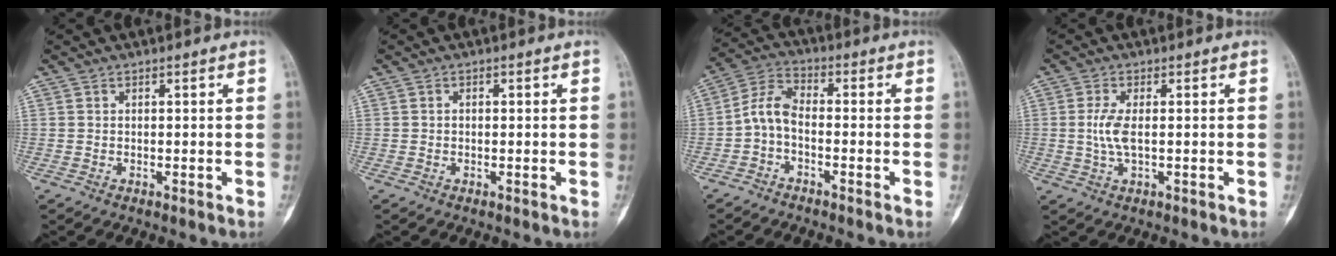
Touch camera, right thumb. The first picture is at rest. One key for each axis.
{"total": 0.6, "fx": -0.1, "fy": 0.5, "fz": 0.3, "tx": 0.003, "ty": 0.003, "tz": -0.004}
{"total": 6.1, "fx": -1.8, "fy": 3.6, "fz": 4.5, "tx": -0.085, "ty": 0.029, "tz": -0.051}
{"total": 4.5, "fx": 0.0, "fy": 2.0, "fz": 4.0, "tx": -0.091, "ty": -0.001, "tz": -0.003}